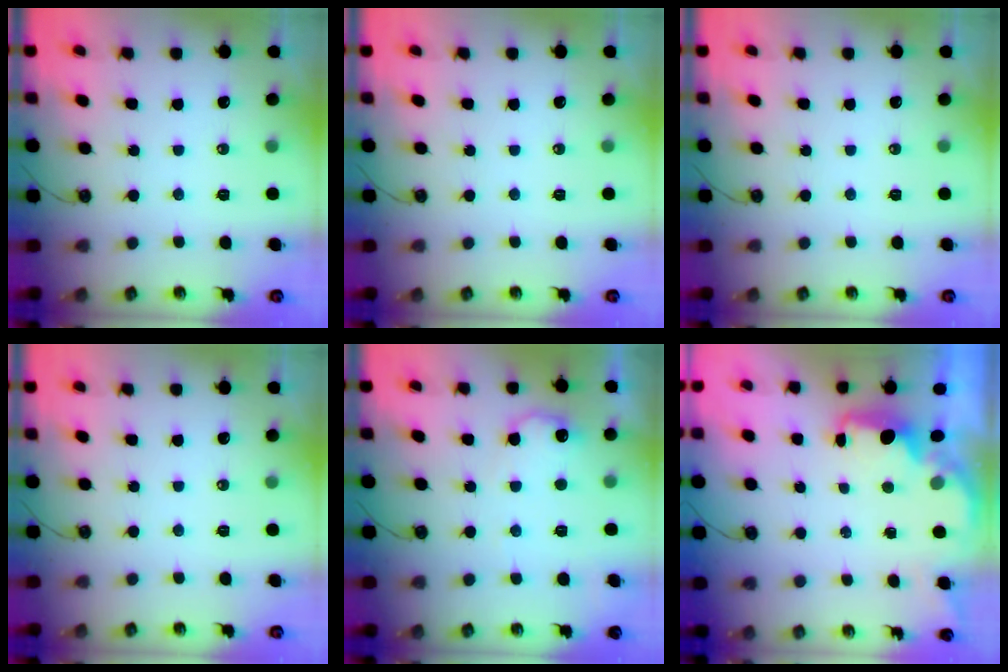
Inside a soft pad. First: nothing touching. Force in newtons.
{"total": 0.0}
{"total": 0.0}
{"total": 0.0}
{"total": 9.3, "press": 9.3, "slide": 0.7}
{"total": 2.0, "press": 1.9, "slide": 0.8}